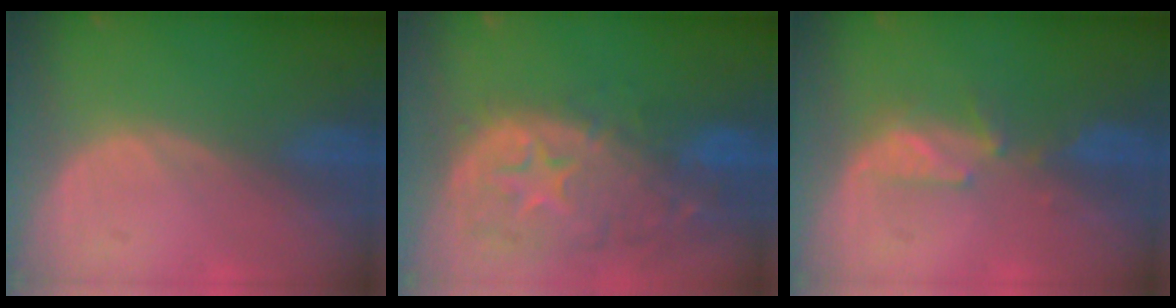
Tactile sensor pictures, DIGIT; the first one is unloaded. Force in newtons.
{"total": 13.8, "press": 11.1, "slide": 8.1}
{"total": 3.1, "press": 3.0, "slide": 0.3}